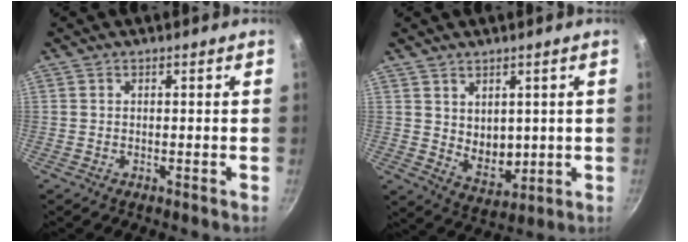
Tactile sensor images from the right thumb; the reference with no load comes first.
{"total": 6.5, "force": [2.0, 4.6, 4.2], "torque": [-0.047, -0.027, 0.050]}